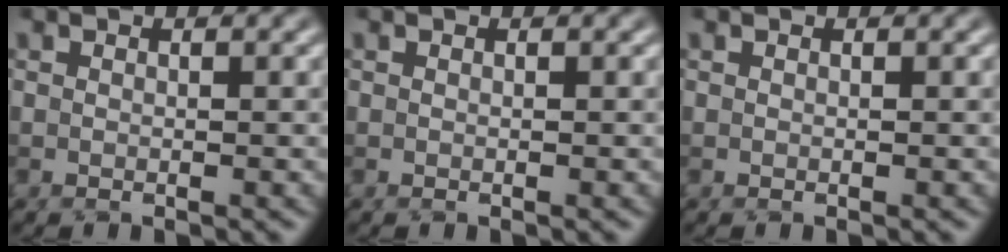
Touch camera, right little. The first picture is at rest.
{"total": 0.0}
{"total": 0.0}